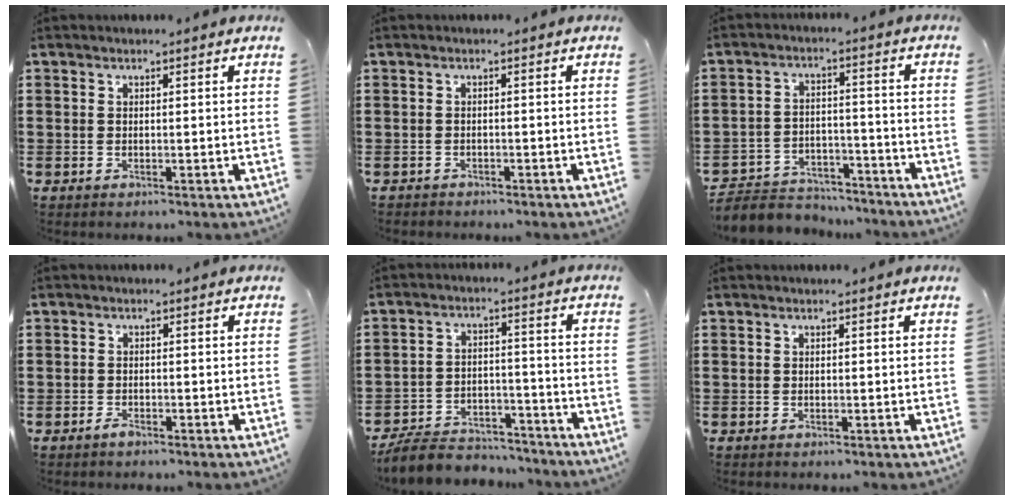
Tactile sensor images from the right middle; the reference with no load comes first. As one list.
[{"total": 0.7, "force": [-0.7, 0.2, -0.1], "torque": [0.000, 0.002, -0.016]}, {"total": 4.7, "force": [-4.6, 1.3, 0.3], "torque": [-0.014, 0.010, -0.097]}, {"total": 1.1, "force": [-0.9, 0.5, 0.4], "torque": [-0.009, -0.004, -0.018]}, {"total": 6.4, "force": [-6.2, 1.5, 1.0], "torque": [-0.025, 0.014, -0.124]}, {"total": 0.0}]